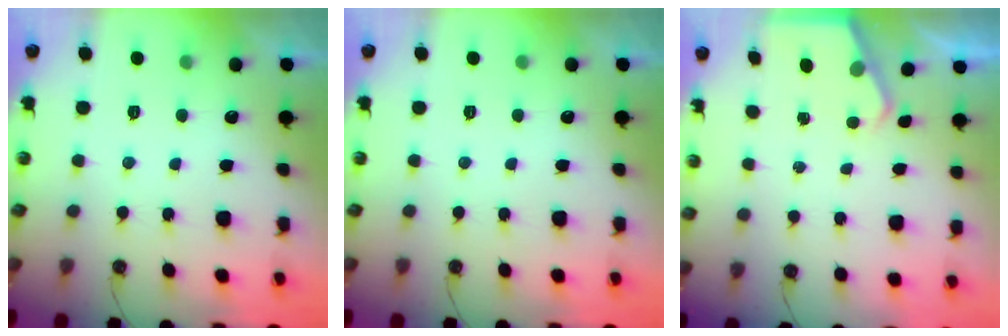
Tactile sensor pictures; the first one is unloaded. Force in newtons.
{"total": 0.0}
{"total": 2.2, "press": 2.1, "slide": 0.3}